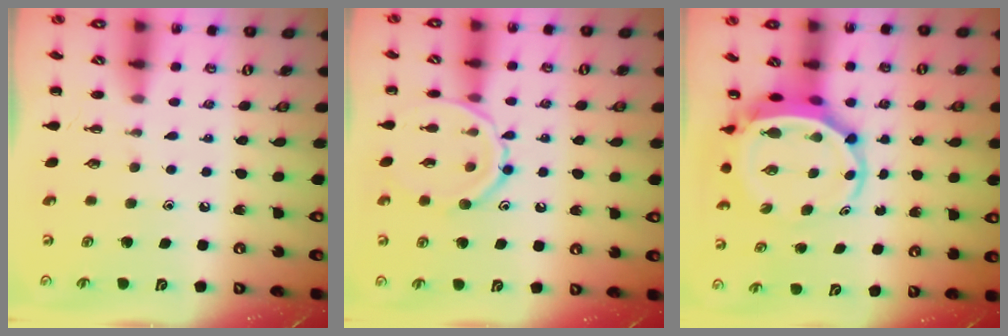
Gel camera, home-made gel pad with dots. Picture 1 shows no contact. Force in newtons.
{"total": 12.1, "press": 12.1, "slide": 0.3}
{"total": 5.7, "press": 5.4, "slide": 1.8}